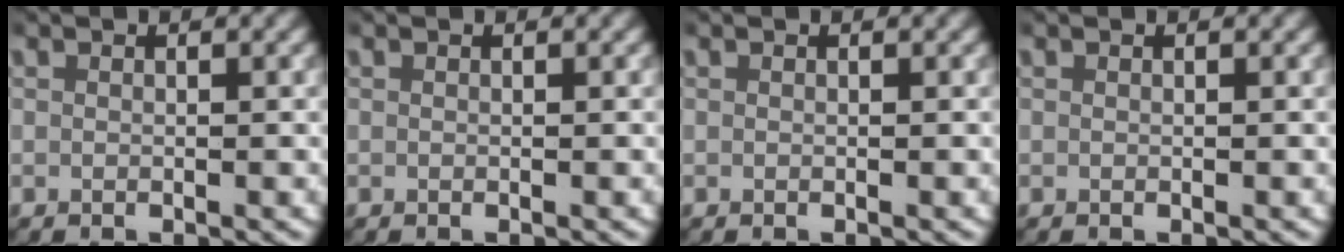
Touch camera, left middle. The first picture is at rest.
{"total": 0.0}
{"total": 0.0}
{"total": 0.0}